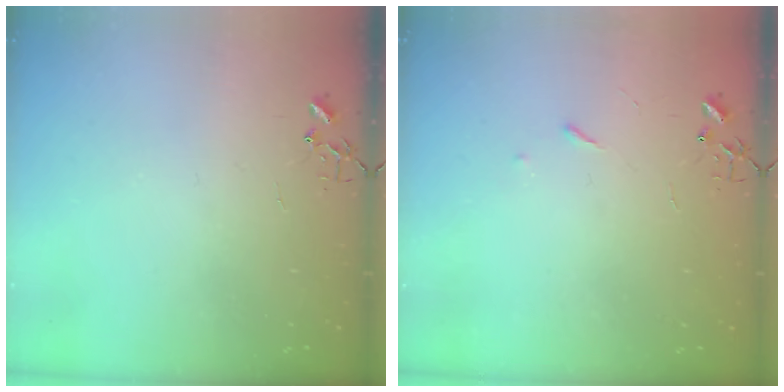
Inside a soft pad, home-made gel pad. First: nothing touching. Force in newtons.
{"total": 2.9, "press": 2.8, "slide": 0.5}